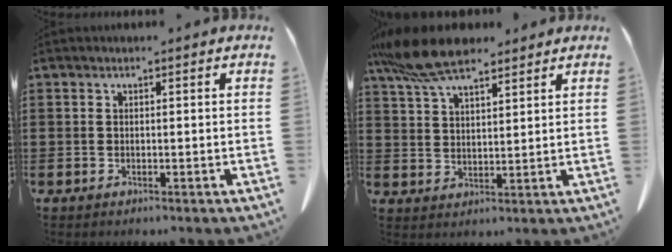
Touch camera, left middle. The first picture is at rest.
{"total": 9.6, "force": [7.6, 2.6, 5.2], "torque": [-0.123, -0.011, 0.145]}